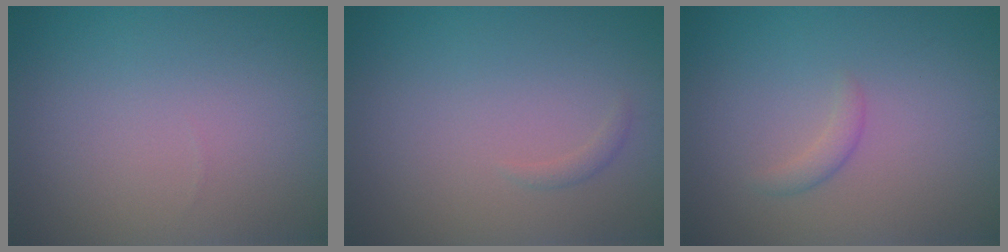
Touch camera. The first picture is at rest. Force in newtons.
{"total": 0.7, "press": 0.7, "slide": 0.0}
{"total": 1.1, "press": 1.1, "slide": 0.0}